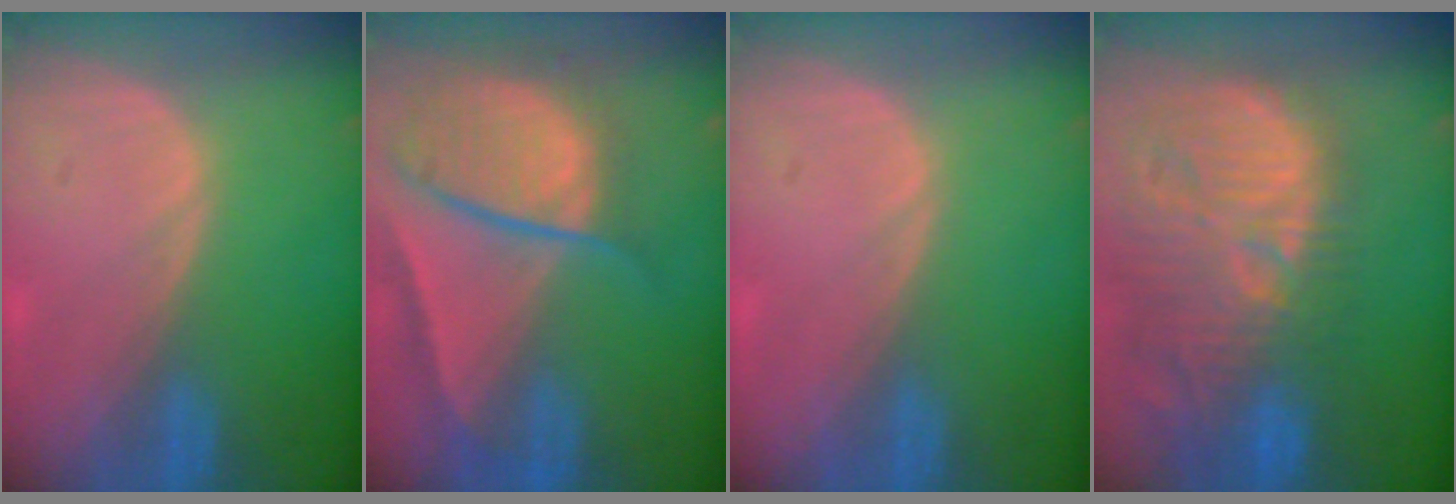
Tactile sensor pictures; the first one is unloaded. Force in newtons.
{"total": 10.3, "press": 8.7, "slide": 5.5}
{"total": 0.0}
{"total": 14.8, "press": 13.1, "slide": 6.9}